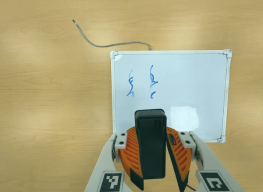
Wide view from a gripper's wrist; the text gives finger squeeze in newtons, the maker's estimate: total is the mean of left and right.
{"total": 9.3, "left": 9.5, "right": 9.1}